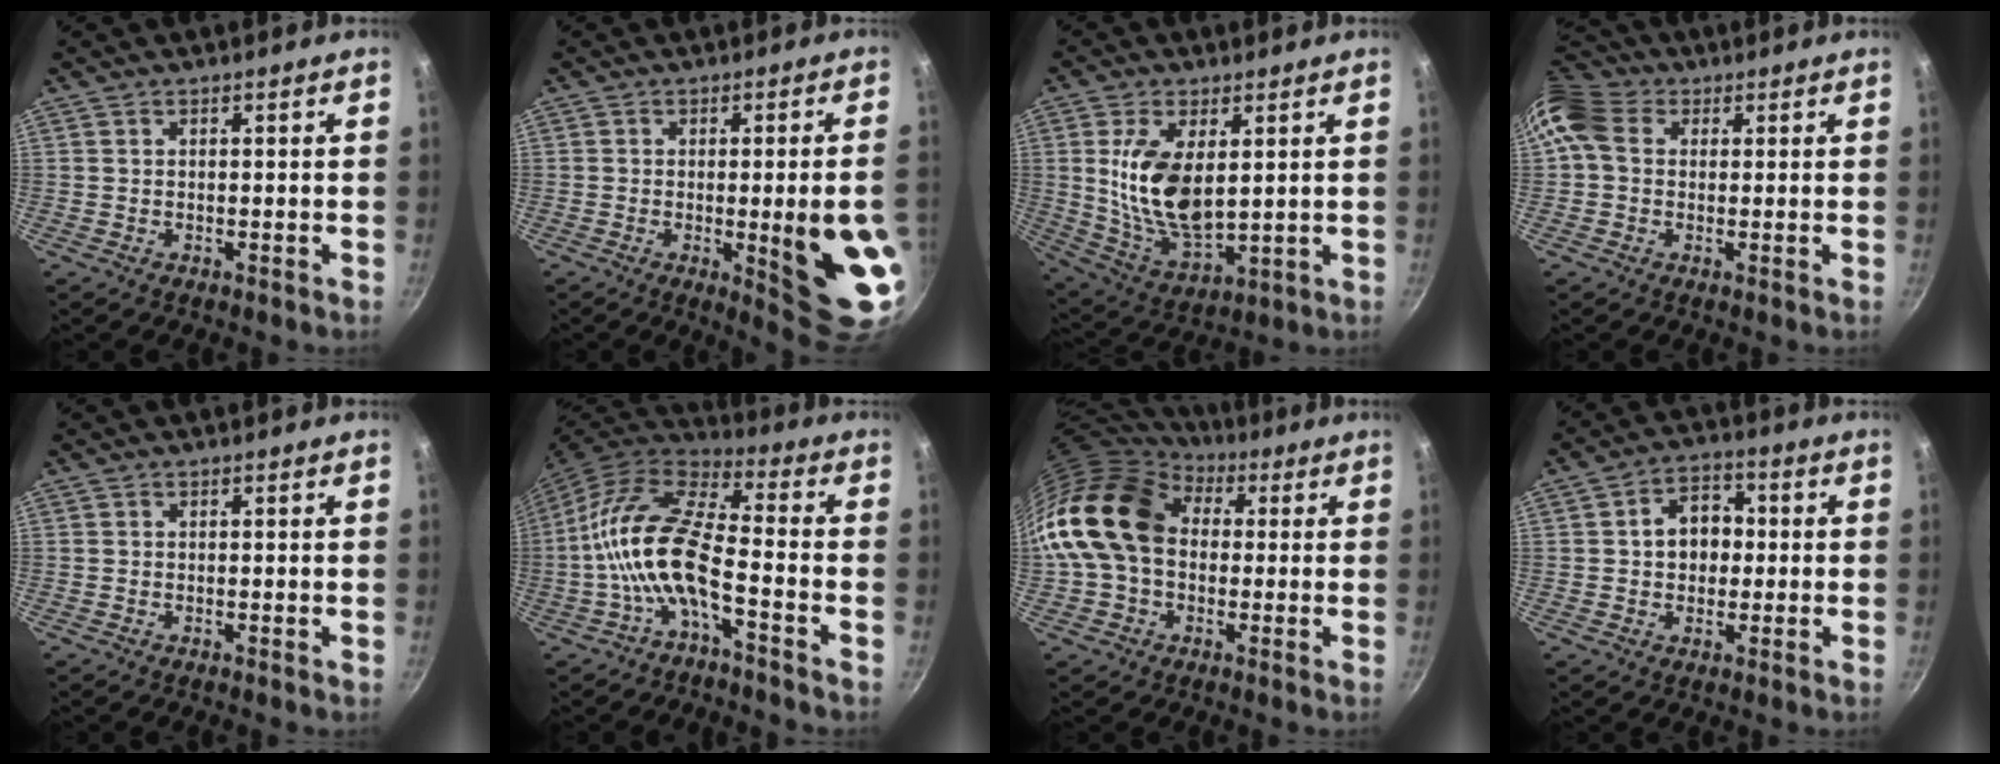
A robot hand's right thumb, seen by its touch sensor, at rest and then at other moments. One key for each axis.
{"total": 13.7, "fx": -2.4, "fy": 2.6, "fz": 13.2, "tx": -0.144, "ty": 0.005, "tz": -0.022}
{"total": 14.3, "fx": 2.5, "fy": 7.4, "fz": 12.0, "tx": -0.218, "ty": -0.023, "tz": 0.060}
{"total": 10.2, "fx": 1.8, "fy": 8.3, "fz": 5.5, "tx": -0.103, "ty": 0.020, "tz": 0.015}
{"total": 0.0}
{"total": 14.0, "fx": -4.0, "fy": 5.2, "fz": 12.4, "tx": -0.245, "ty": 0.042, "tz": -0.092}
{"total": 18.7, "fx": 2.2, "fy": 13.9, "fz": 12.2, "tx": -0.216, "ty": 0.036, "tz": 0.028}
{"total": 8.0, "fx": 0.4, "fy": 6.2, "fz": 5.1, "tx": -0.037, "ty": 0.015, "tz": -0.001}